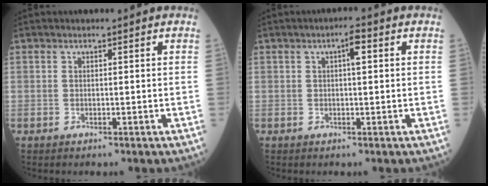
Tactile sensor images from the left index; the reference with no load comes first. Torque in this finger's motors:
{"motor_torque": [0.55, -0.53, 0.08, 0.04]}